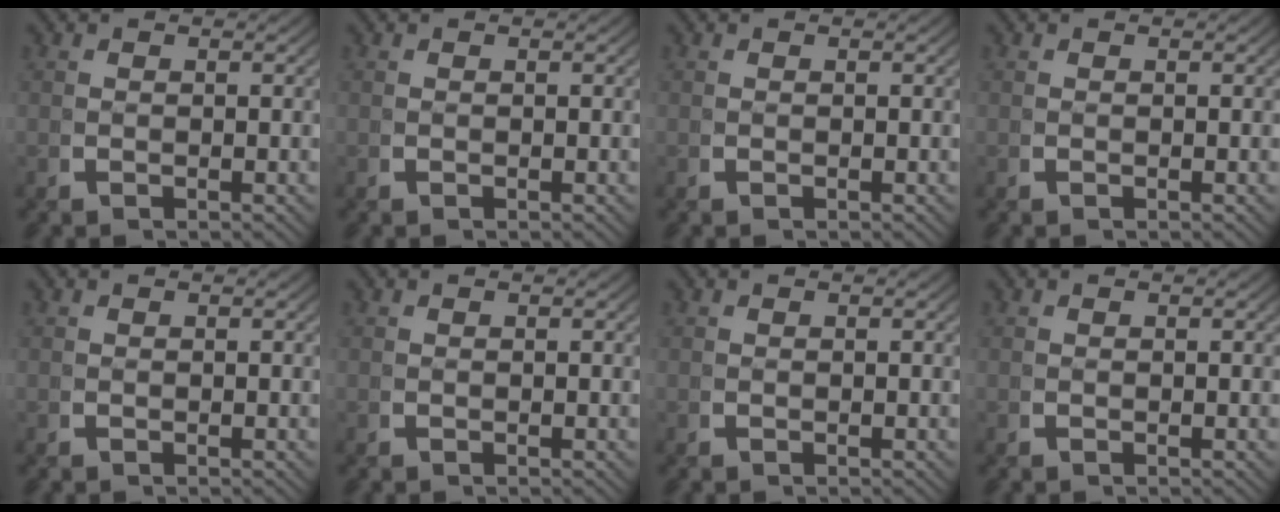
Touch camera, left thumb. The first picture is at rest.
{"total": 0.0}
{"total": 0.0}
{"total": 0.0}
{"total": 0.0}
{"total": 0.0}
{"total": 0.0}
{"total": 0.0}